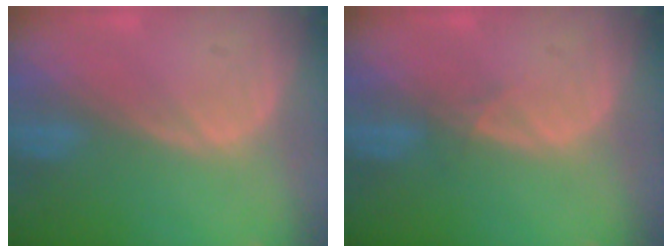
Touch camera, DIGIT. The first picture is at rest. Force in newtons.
{"total": 0.7, "press": 0.7, "slide": 0.2}